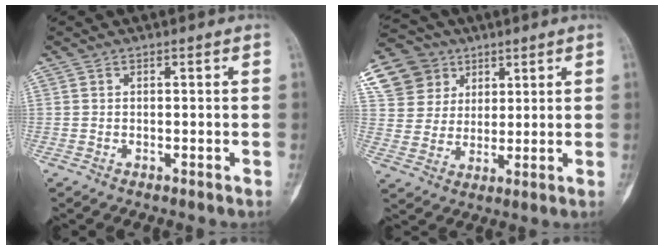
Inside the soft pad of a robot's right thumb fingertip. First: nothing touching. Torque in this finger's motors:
{"motor_torque": [-0.18, 0.47, -0.80, 0.10, -0.43]}